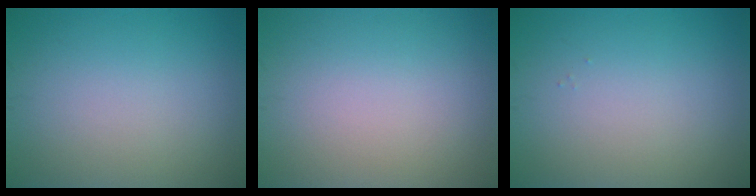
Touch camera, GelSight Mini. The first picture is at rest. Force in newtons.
{"total": 0.0}
{"total": 0.0}